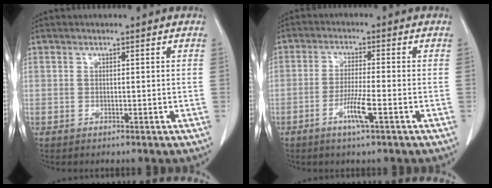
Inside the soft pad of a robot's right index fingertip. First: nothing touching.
{"total": 6.7, "force": [-3.0, 0.1, 6.0], "torque": [-0.115, -0.009, -0.056]}